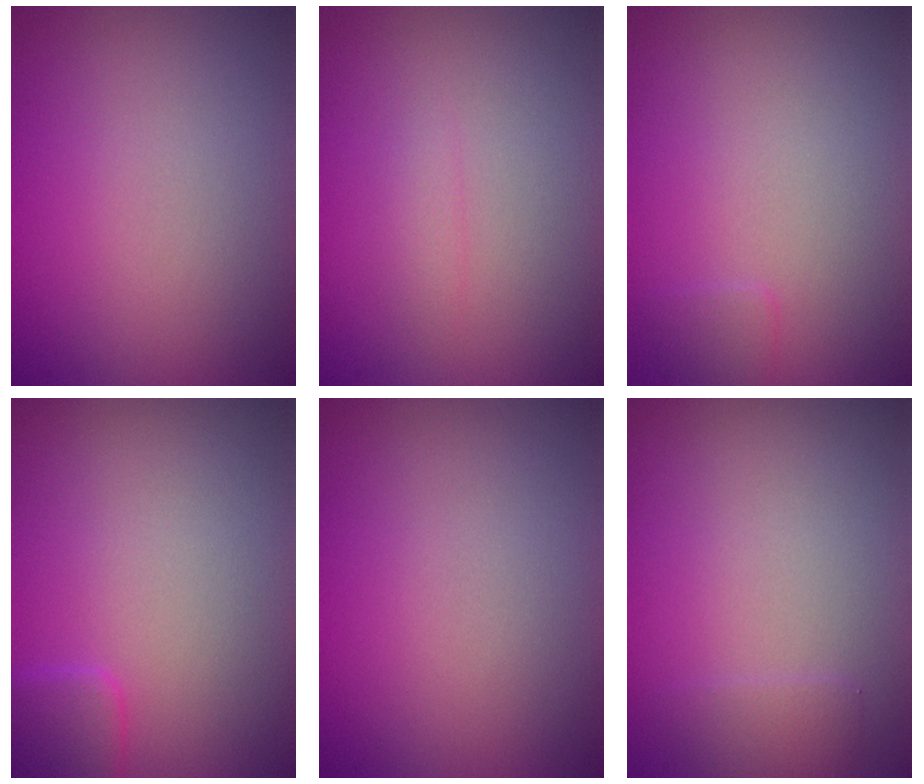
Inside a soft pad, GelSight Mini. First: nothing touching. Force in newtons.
{"total": 0.7, "press": 0.7, "slide": 0.0}
{"total": 0.7, "press": 0.7, "slide": 0.1}
{"total": 2.1, "press": 2.1, "slide": 0.1}
{"total": 0.0}
{"total": 1.1, "press": 1.1, "slide": 0.2}